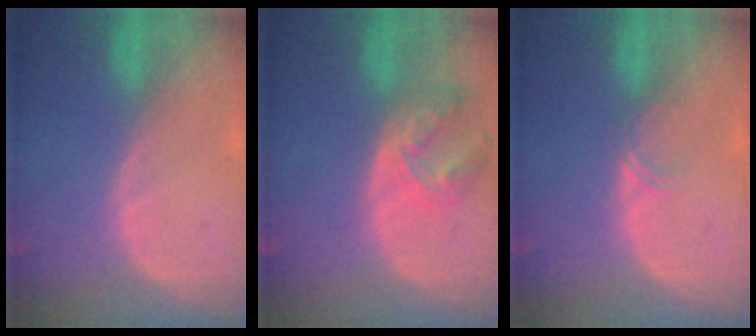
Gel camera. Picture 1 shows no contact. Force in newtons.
{"total": 7.6, "press": 6.7, "slide": 3.7}
{"total": 1.7, "press": 1.4, "slide": 1.0}